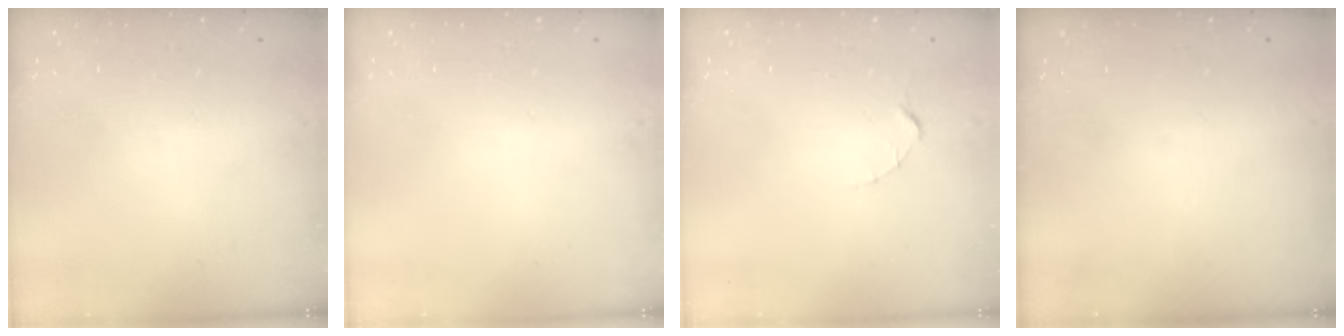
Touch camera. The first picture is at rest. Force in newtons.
{"total": 0.0}
{"total": 1.5, "press": 1.5, "slide": 0.2}
{"total": 0.0}